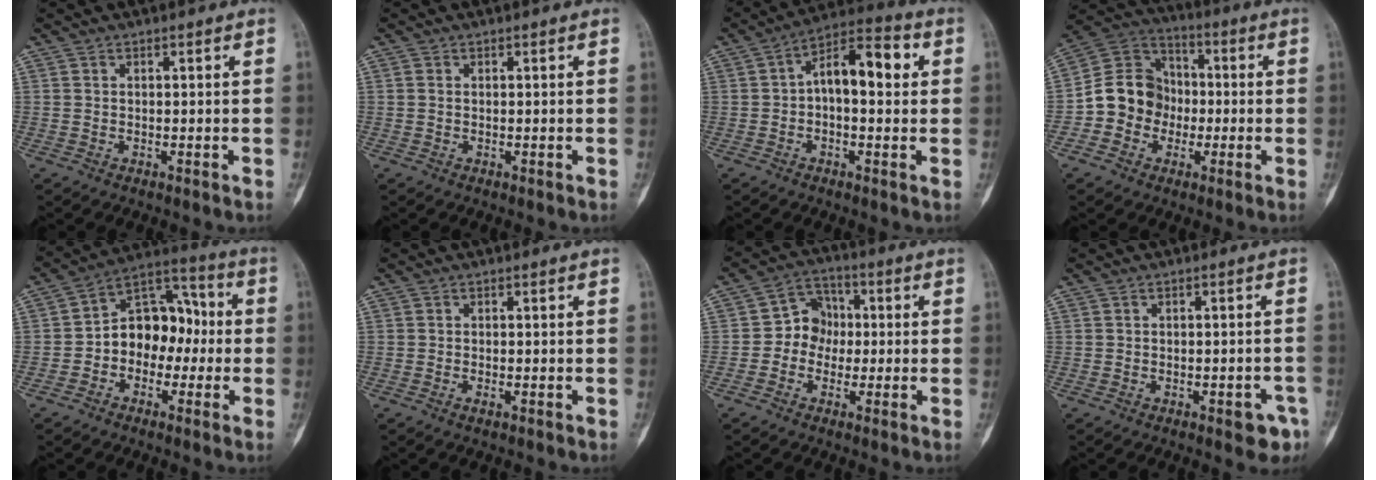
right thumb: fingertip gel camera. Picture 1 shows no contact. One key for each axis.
{"total": 0.5, "fx": 0.1, "fy": 0.4, "fz": 0.4, "tx": -0.011, "ty": 0.001, "tz": 0.002}
{"total": 11.2, "fx": 1.3, "fy": 5.6, "fz": 9.7, "tx": -0.133, "ty": 0.036, "tz": 0.012}
{"total": 12.1, "fx": -2.3, "fy": 10.8, "fz": 5.0, "tx": -0.053, "ty": 0.040, "tz": -0.051}
{"total": 12.4, "fx": -1.6, "fy": 9.0, "fz": 8.4, "tx": -0.088, "ty": 0.050, "tz": -0.041}
{"total": 0.8, "fx": -0.4, "fy": 0.2, "fz": 0.6, "tx": -0.012, "ty": 0.000, "tz": -0.008}
{"total": 7.2, "fx": -0.6, "fy": 6.3, "fz": 3.5, "tx": -0.021, "ty": 0.025, "tz": -0.028}
{"total": 4.2, "fx": -2.2, "fy": 1.8, "fz": 3.1, "tx": -0.022, "ty": 0.015, "tz": -0.021}